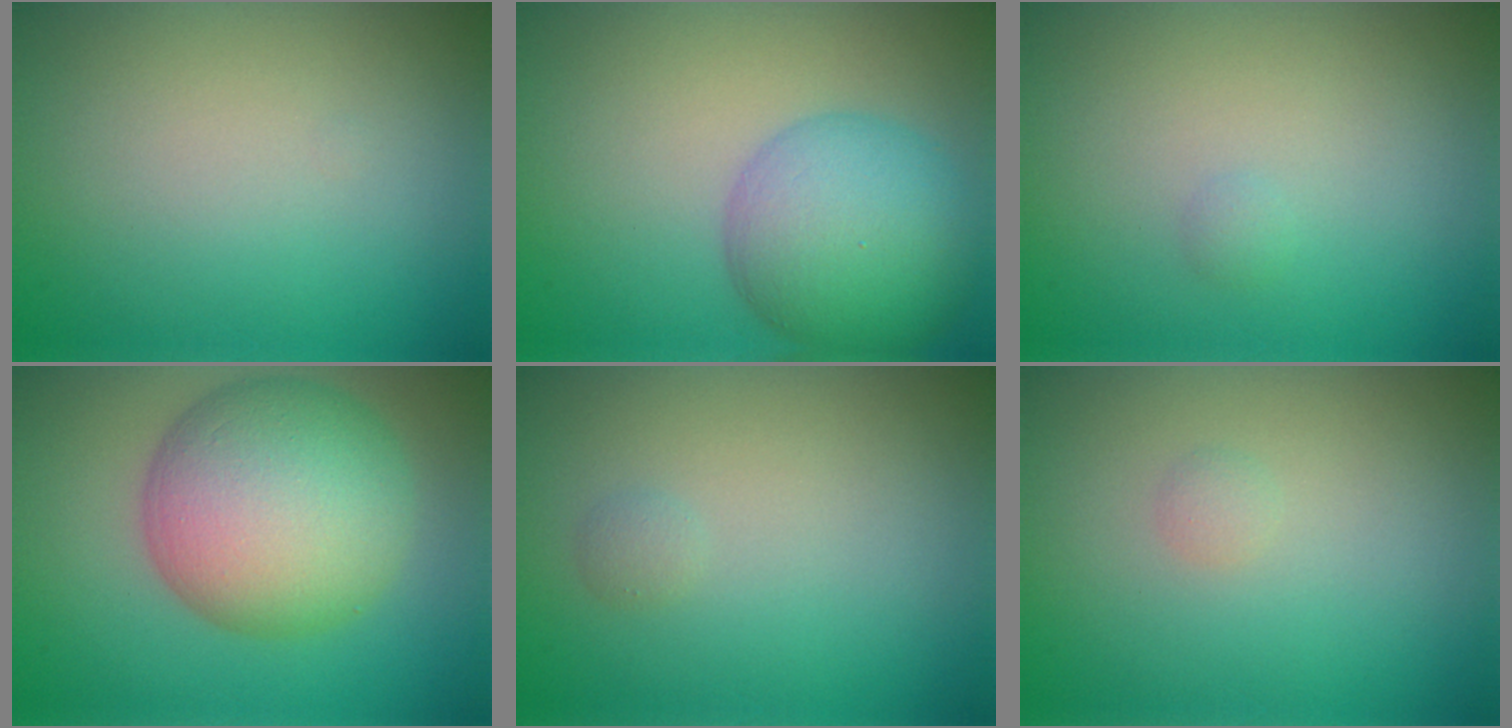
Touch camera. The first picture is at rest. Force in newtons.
{"total": 8.0, "press": 8.0, "slide": 0.3}
{"total": 0.5, "press": 0.5, "slide": 0.0}
{"total": 11.0, "press": 11.0, "slide": 0.3}
{"total": 0.6, "press": 0.6, "slide": 0.0}
{"total": 0.6, "press": 0.6, "slide": 0.0}